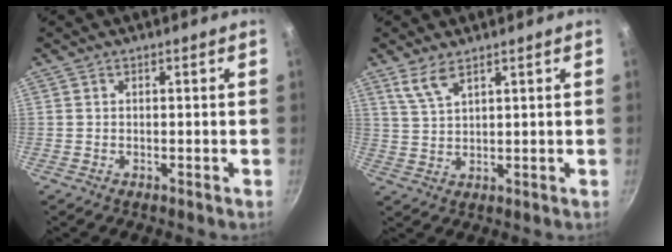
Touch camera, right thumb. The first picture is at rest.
{"total": 4.6, "force": [3.2, 1.2, 3.0], "torque": [-0.062, -0.018, 0.073]}